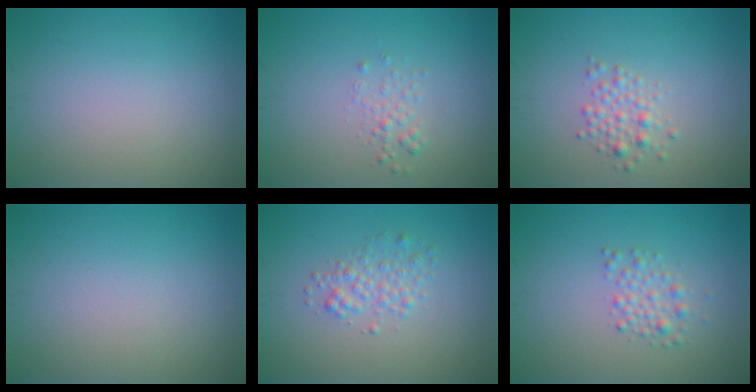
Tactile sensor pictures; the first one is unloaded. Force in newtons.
{"total": 1.1, "press": 1.1, "slide": 0.1}
{"total": 1.9, "press": 1.9, "slide": 0.1}
{"total": 0.0}
{"total": 2.0, "press": 2.0, "slide": 0.1}
{"total": 1.9, "press": 1.8, "slide": 0.1}